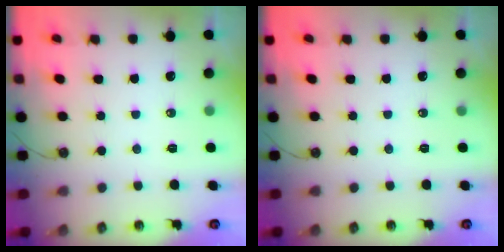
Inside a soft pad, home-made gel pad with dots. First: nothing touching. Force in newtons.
{"total": 0.0}